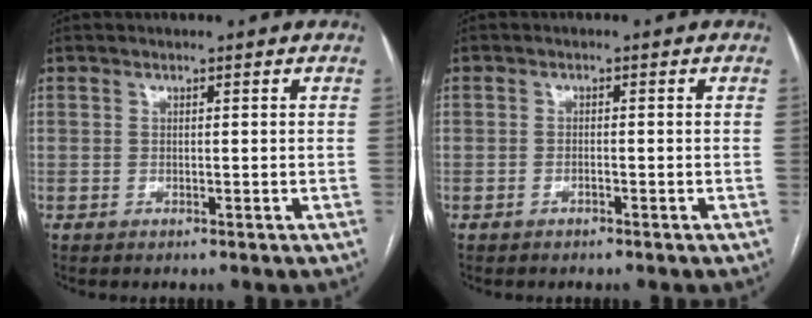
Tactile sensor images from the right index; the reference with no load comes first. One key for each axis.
{"total": 0.7, "fx": -0.5, "fy": 0.2, "fz": 0.4, "tx": -0.008, "ty": 0.001, "tz": -0.008}